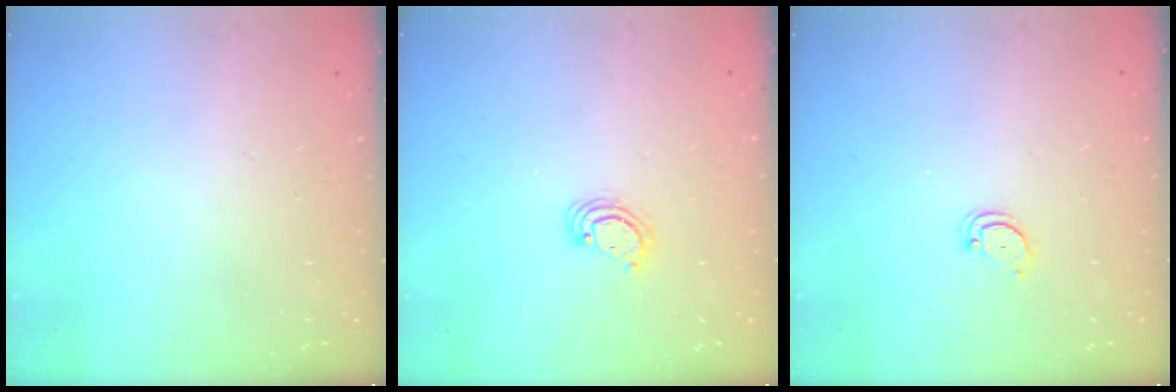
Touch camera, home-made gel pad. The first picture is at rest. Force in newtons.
{"total": 3.7, "press": 3.7, "slide": 0.4}
{"total": 3.2, "press": 3.2, "slide": 0.3}